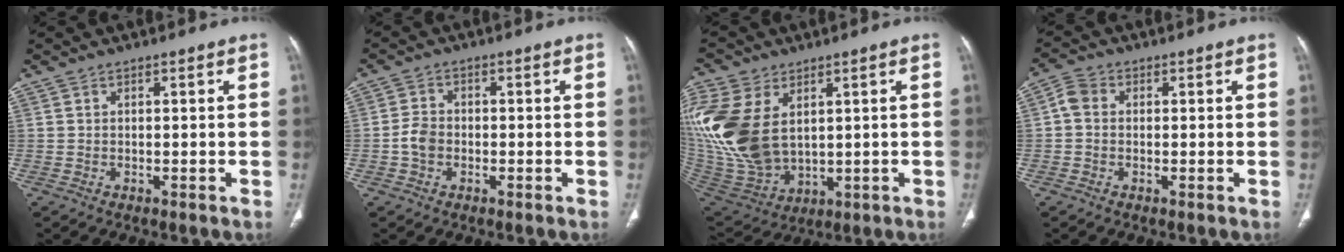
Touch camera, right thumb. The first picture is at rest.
{"total": 4.1, "force": [-1.2, 3.1, 2.4], "torque": [-0.041, 0.014, -0.027]}
{"total": 22.2, "force": [4.7, 14.5, 16.2], "torque": [-0.377, -0.021, 0.110]}
{"total": 3.3, "force": [0.1, 2.6, 2.0], "torque": [-0.034, 0.006, -0.010]}